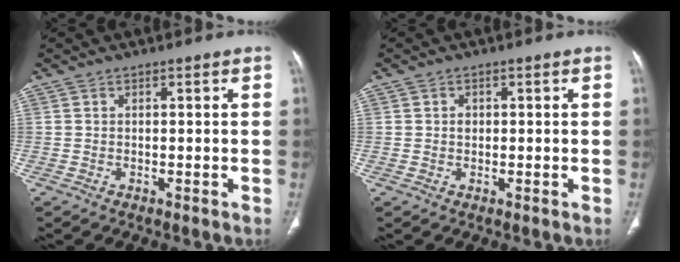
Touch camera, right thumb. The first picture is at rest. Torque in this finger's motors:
{"motor_torque": [-0.58, 0.26, -0.30, 0.17, 0.07]}